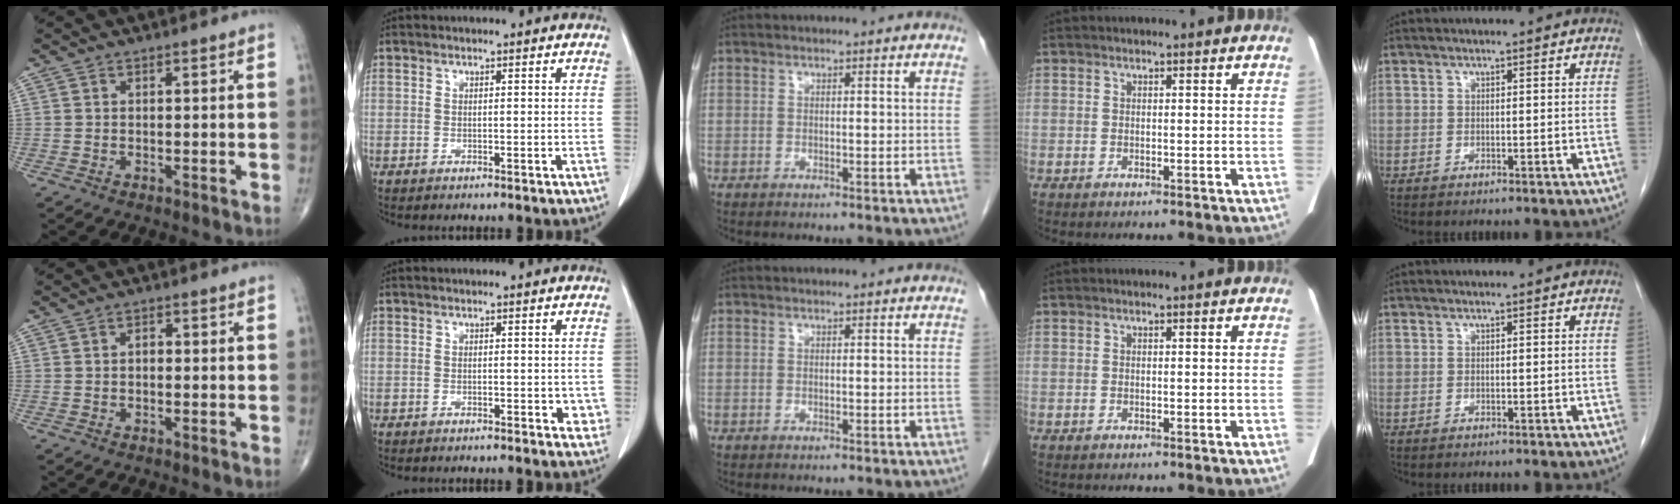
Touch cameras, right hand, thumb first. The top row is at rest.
{"thumb": {"total": 1.4, "force": [-0.1, 0.9, 1.0], "torque": [-0.012, 0.005, -0.003]}, "index": {"total": 2.2, "force": [-0.3, 1.3, 1.8], "torque": [-0.010, 0.001, -0.004]}}